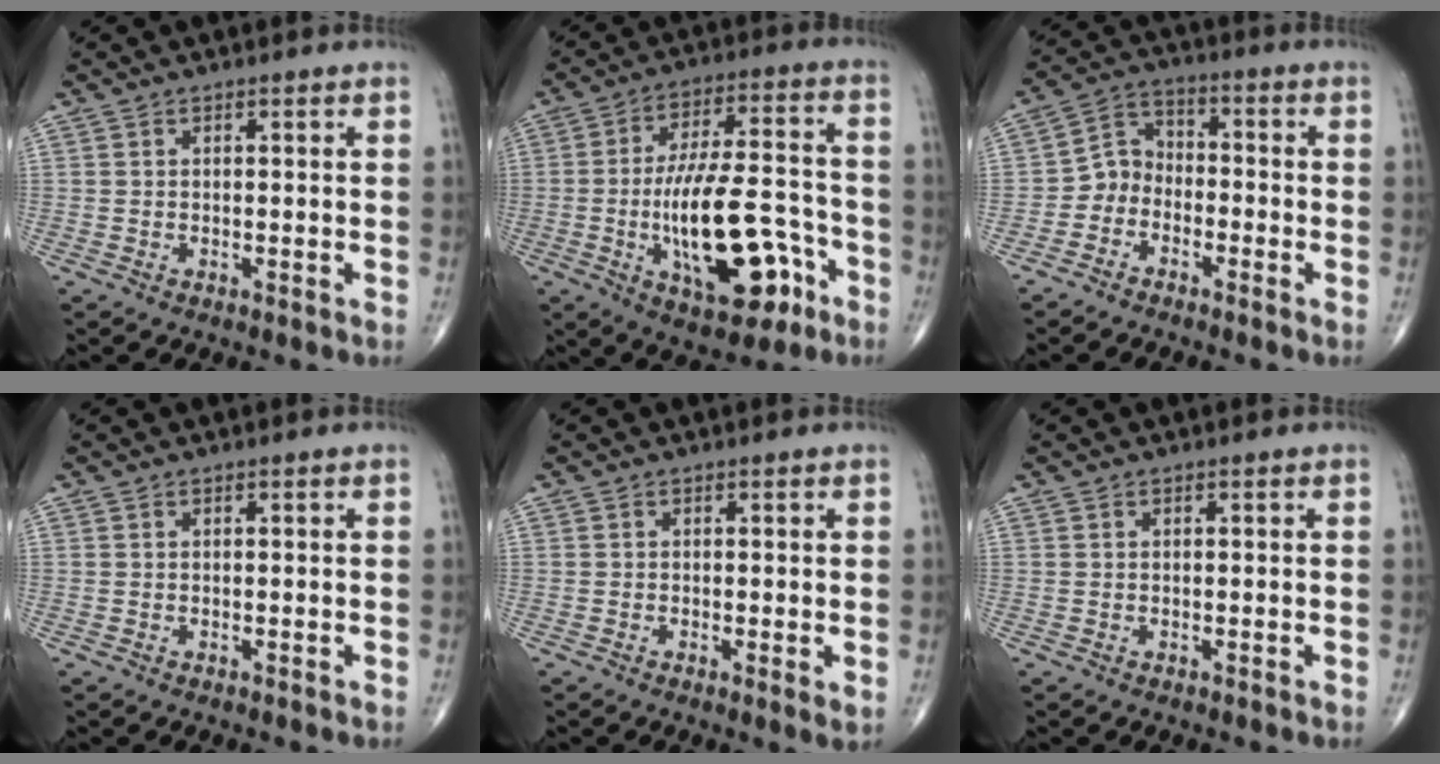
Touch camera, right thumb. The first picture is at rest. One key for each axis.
{"total": 19.9, "fx": -6.5, "fy": 8.5, "fz": 16.8, "tx": -0.260, "ty": 0.035, "tz": -0.091}
{"total": 6.2, "fx": -2.9, "fy": 5.0, "fz": 2.2, "tx": -0.015, "ty": 0.041, "tz": -0.069}
{"total": 0.0}
{"total": 1.7, "fx": -0.2, "fy": 0.4, "fz": 1.7, "tx": -0.034, "ty": -0.009, "tz": -0.008}
{"total": 0.0}